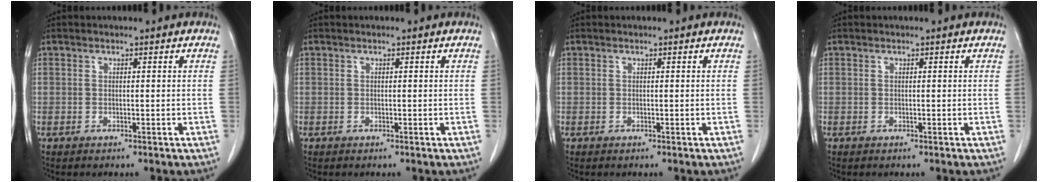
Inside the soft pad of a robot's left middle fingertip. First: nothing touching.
{"total": 0.0}
{"total": 0.0}
{"total": 0.0}